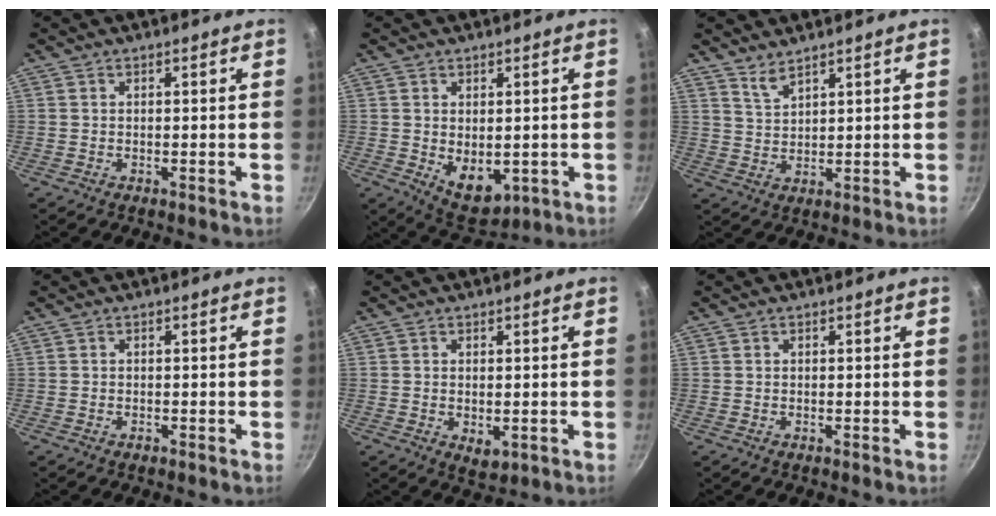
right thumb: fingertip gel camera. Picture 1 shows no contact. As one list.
[{"total": 7.8, "force": [-0.4, 5.1, 5.9], "torque": [-0.072, -0.017, 0.013]}, {"total": 3.4, "force": [2.9, 1.0, 1.5], "torque": [-0.030, -0.021, 0.062]}, {"total": 0.6, "force": [-0.3, 0.4, 0.2], "torque": [-0.003, 0.004, -0.006]}, {"total": 3.6, "force": [-0.4, 2.1, 2.8], "torque": [-0.042, -0.012, -0.003]}, {"total": 0.0}]